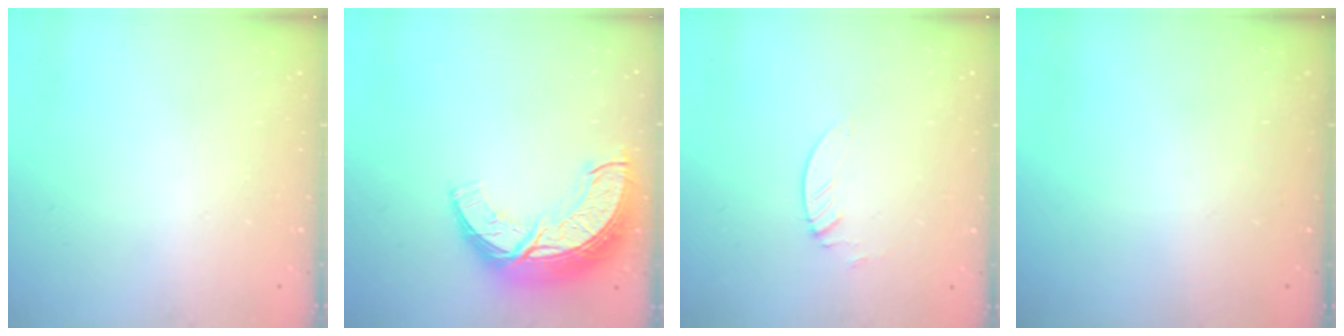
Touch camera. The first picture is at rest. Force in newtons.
{"total": 15.1, "press": 15.1, "slide": 1.3}
{"total": 1.3, "press": 1.3, "slide": 0.1}
{"total": 0.0}